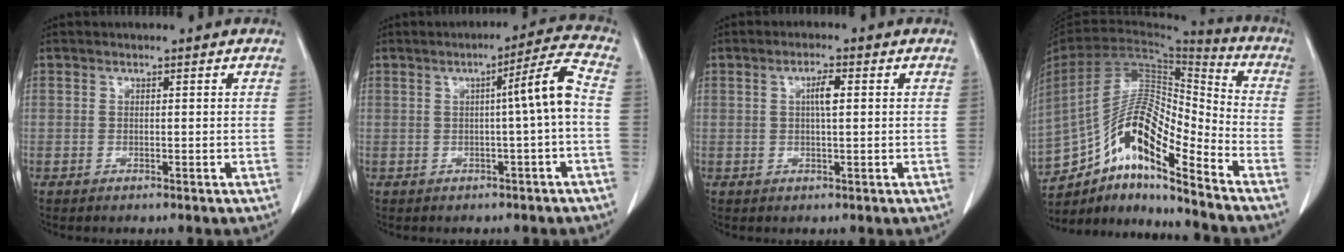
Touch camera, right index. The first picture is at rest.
{"total": 6.2, "force": [-0.4, -0.8, 6.1], "torque": [-0.090, 0.013, -0.007]}
{"total": 2.9, "force": [0.6, 0.4, 2.8], "torque": [-0.053, 0.002, 0.008]}
{"total": 16.3, "force": [-10.8, 3.1, 11.9], "torque": [-0.228, 0.027, -0.187]}